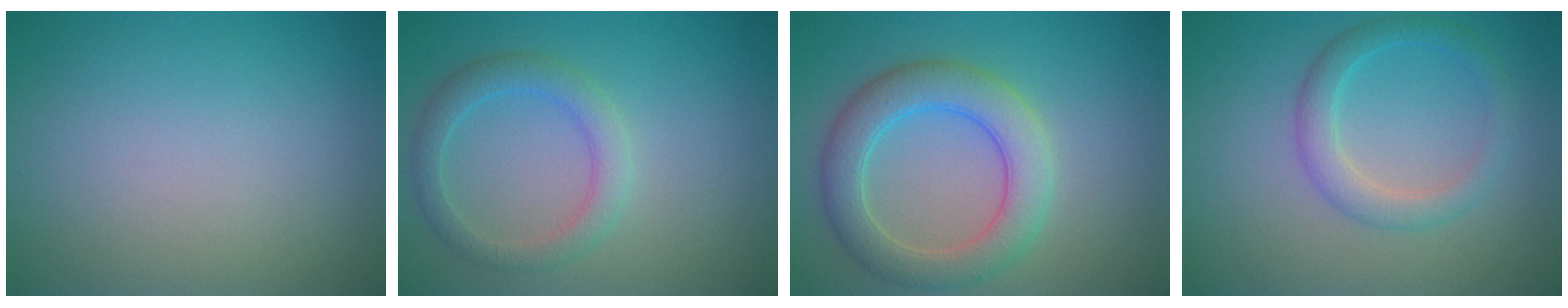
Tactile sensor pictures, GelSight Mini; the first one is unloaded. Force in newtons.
{"total": 2.9, "press": 2.9, "slide": 0.2}
{"total": 5.4, "press": 5.4, "slide": 0.1}
{"total": 2.8, "press": 2.8, "slide": 0.1}